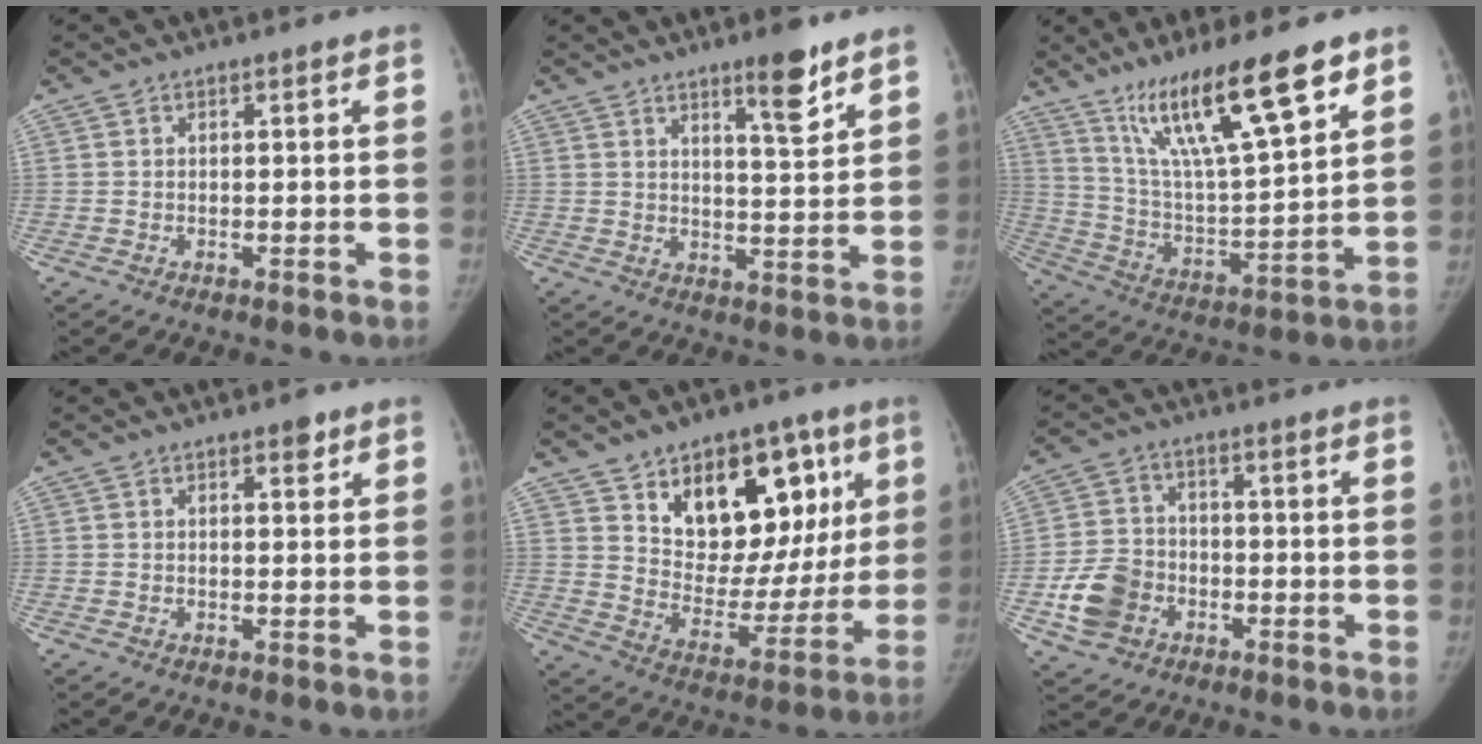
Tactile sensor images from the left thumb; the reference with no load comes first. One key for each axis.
{"total": 7.2, "fx": 5.0, "fy": 1.3, "fz": 5.0, "tx": -0.065, "ty": -0.038, "tz": 0.076}
{"total": 20.2, "fx": 13.0, "fy": 3.4, "fz": 15.1, "tx": -0.243, "ty": -0.054, "tz": 0.235}
{"total": 1.8, "fx": 1.2, "fy": 0.9, "fz": 1.1, "tx": -0.006, "ty": -0.005, "tz": 0.014}
{"total": 21.7, "fx": 9.6, "fy": 13.2, "fz": 14.2, "tx": -0.141, "ty": -0.031, "tz": 0.151}
{"total": 8.5, "fx": -3.1, "fy": 6.9, "fz": 4.0, "tx": -0.064, "ty": 0.017, "tz": -0.057}